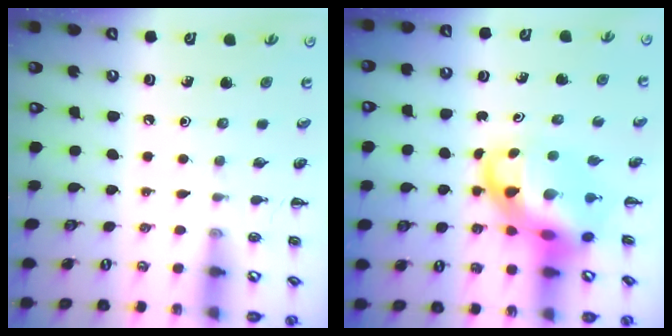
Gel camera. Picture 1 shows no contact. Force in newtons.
{"total": 10.7, "press": 10.3, "slide": 2.8}